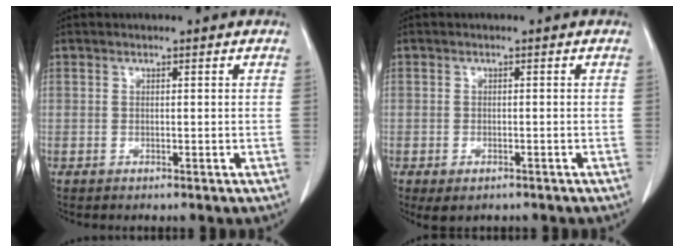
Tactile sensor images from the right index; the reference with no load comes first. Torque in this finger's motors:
{"motor_torque": [0.61, -0.57, 0.07, 0.01]}